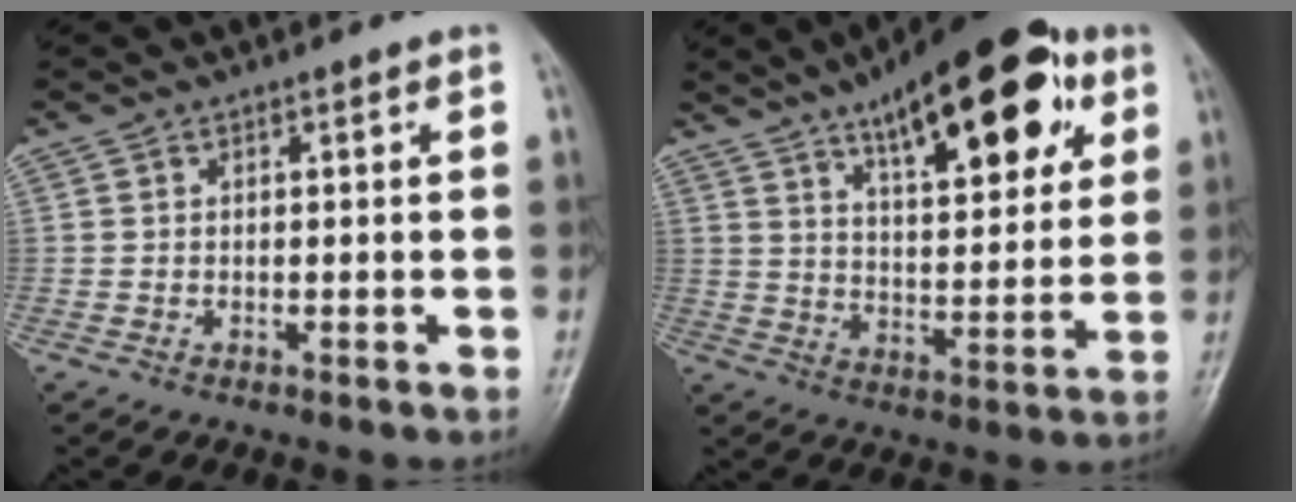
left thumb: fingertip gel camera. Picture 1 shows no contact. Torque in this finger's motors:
{"motor_torque": [0.76, 0.66, 1.70, -1.07, 0.18]}